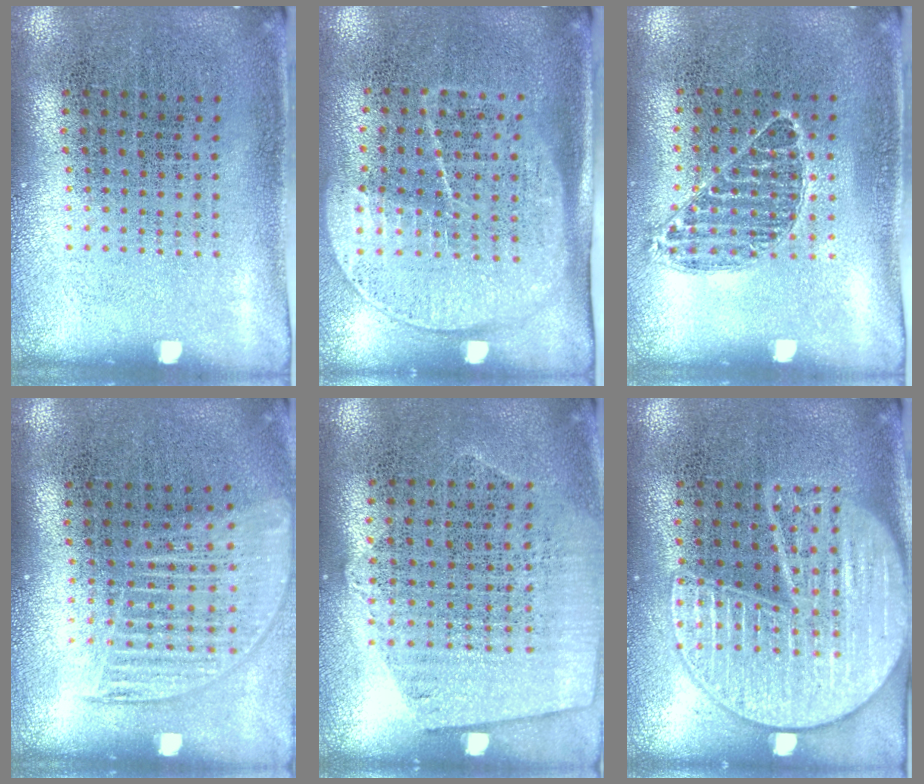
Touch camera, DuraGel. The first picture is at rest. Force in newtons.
{"total": 1.8, "press": 1.4, "slide": 1.0}
{"total": 0.6, "press": 0.6, "slide": 0.1}
{"total": 1.4, "press": 1.3, "slide": 0.5}
{"total": 0.9, "press": 0.7, "slide": 0.7}
{"total": 3.2, "press": 3.1, "slide": 0.5}